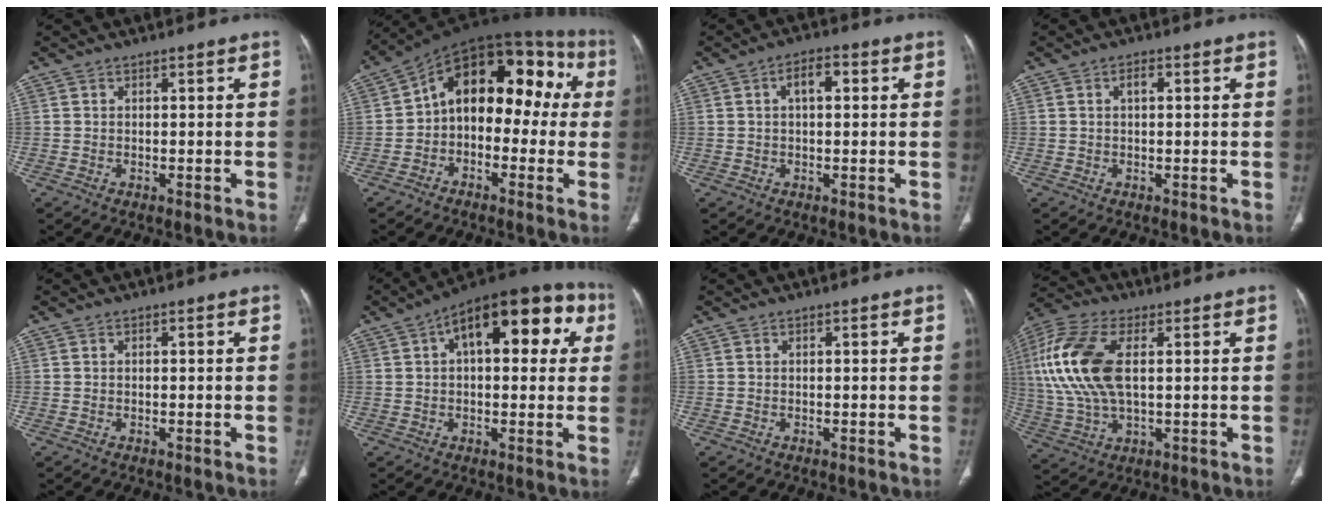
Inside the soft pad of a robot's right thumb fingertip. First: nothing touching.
{"total": 17.3, "force": [0.7, 10.8, 13.5], "torque": [-0.140, 0.064, -0.005]}
{"total": 4.5, "force": [1.0, 2.3, 3.7], "torque": [-0.059, 0.014, 0.014]}
{"total": 1.8, "force": [0.5, 0.9, 1.5], "torque": [-0.030, 0.008, 0.009]}
{"total": 0.0}
{"total": 19.9, "force": [6.2, 9.7, 16.3], "torque": [-0.194, 0.037, 0.081]}
{"total": 0.0}
{"total": 17.3, "force": [3.0, 8.8, 14.6], "torque": [-0.339, 0.006, 0.057]}